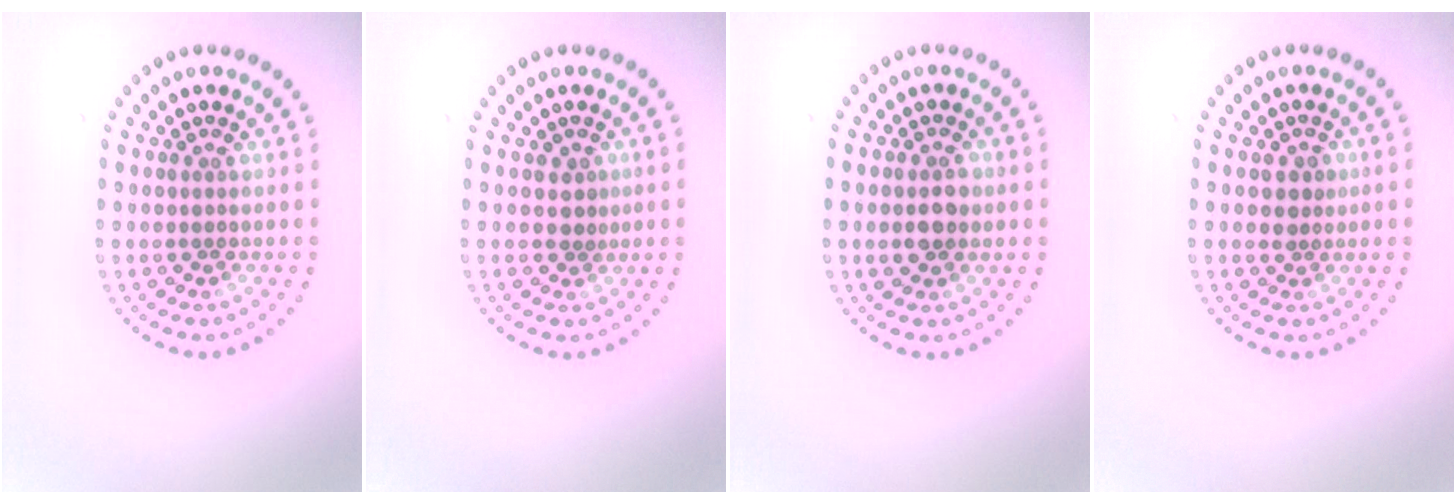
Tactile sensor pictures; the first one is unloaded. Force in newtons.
{"total": 1.2, "press": 0.9, "slide": 0.7}
{"total": 2.6, "press": 2.6, "slide": 0.1}
{"total": 1.6, "press": 1.5, "slide": 0.6}